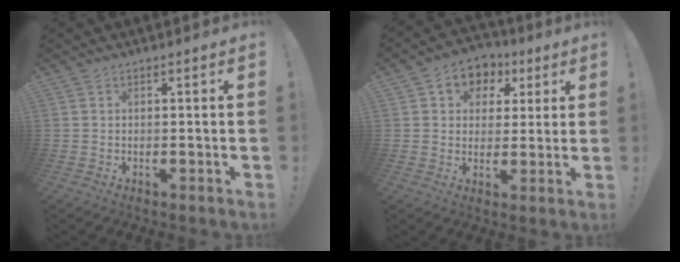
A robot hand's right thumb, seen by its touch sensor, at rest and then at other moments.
{"total": 7.7, "force": [2.6, 6.9, 2.2], "torque": [-0.036, -0.012, 0.054]}